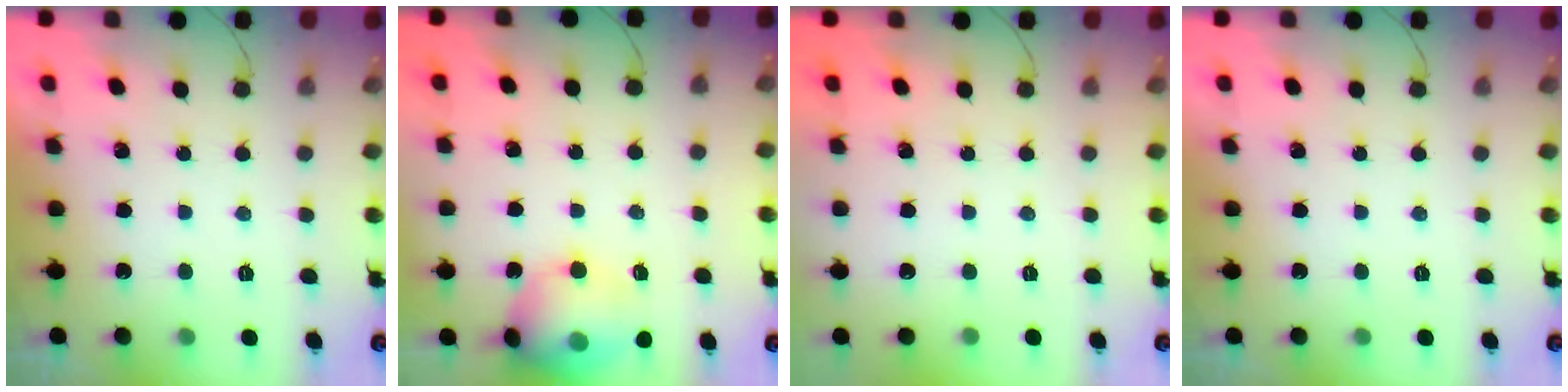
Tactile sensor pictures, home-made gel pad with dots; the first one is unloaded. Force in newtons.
{"total": 14.0, "press": 13.9, "slide": 2.0}
{"total": 0.0}
{"total": 0.0}